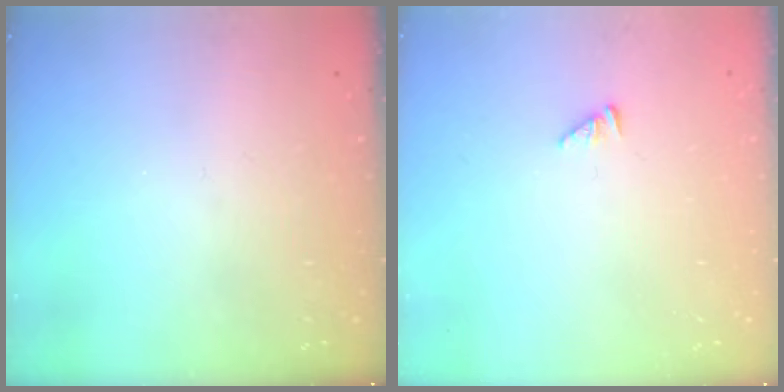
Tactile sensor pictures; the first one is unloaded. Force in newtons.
{"total": 1.7, "press": 1.7, "slide": 0.3}